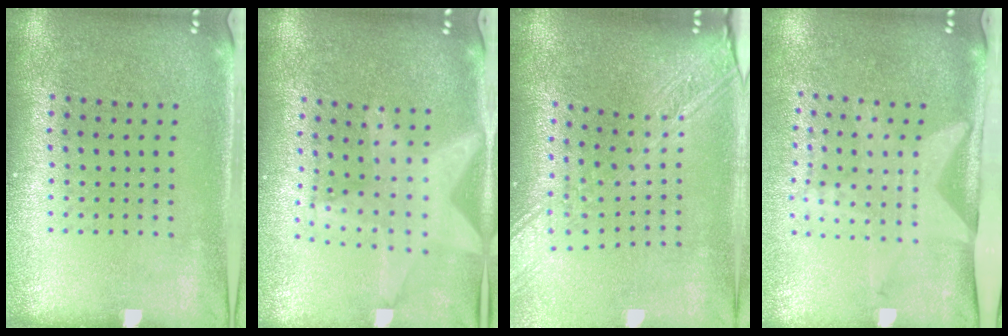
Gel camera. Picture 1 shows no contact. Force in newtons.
{"total": 2.3, "press": 1.9, "slide": 1.3}
{"total": 2.7, "press": 2.1, "slide": 1.6}
{"total": 2.1, "press": 1.5, "slide": 1.5}